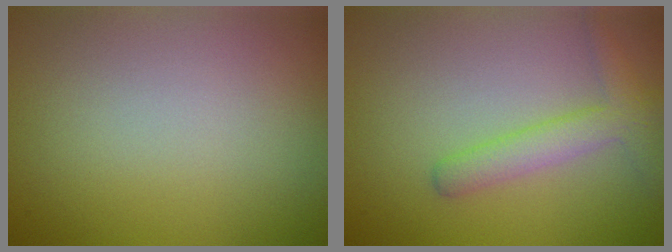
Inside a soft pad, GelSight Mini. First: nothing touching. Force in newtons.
{"total": 2.9, "press": 2.9, "slide": 0.2}